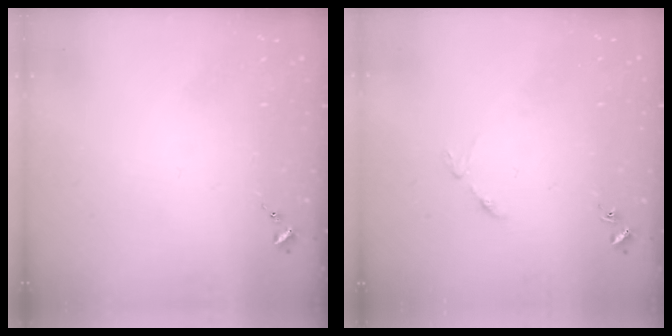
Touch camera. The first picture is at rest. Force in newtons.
{"total": 3.8, "press": 3.8, "slide": 0.5}